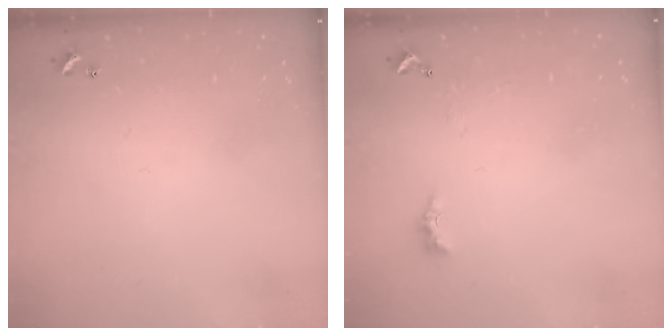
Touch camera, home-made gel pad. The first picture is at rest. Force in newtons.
{"total": 2.0, "press": 1.9, "slide": 0.6}